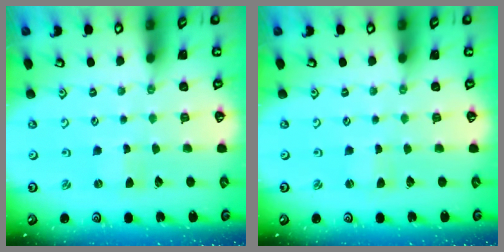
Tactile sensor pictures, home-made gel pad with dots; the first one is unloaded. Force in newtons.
{"total": 0.7, "press": 0.7, "slide": 0.2}